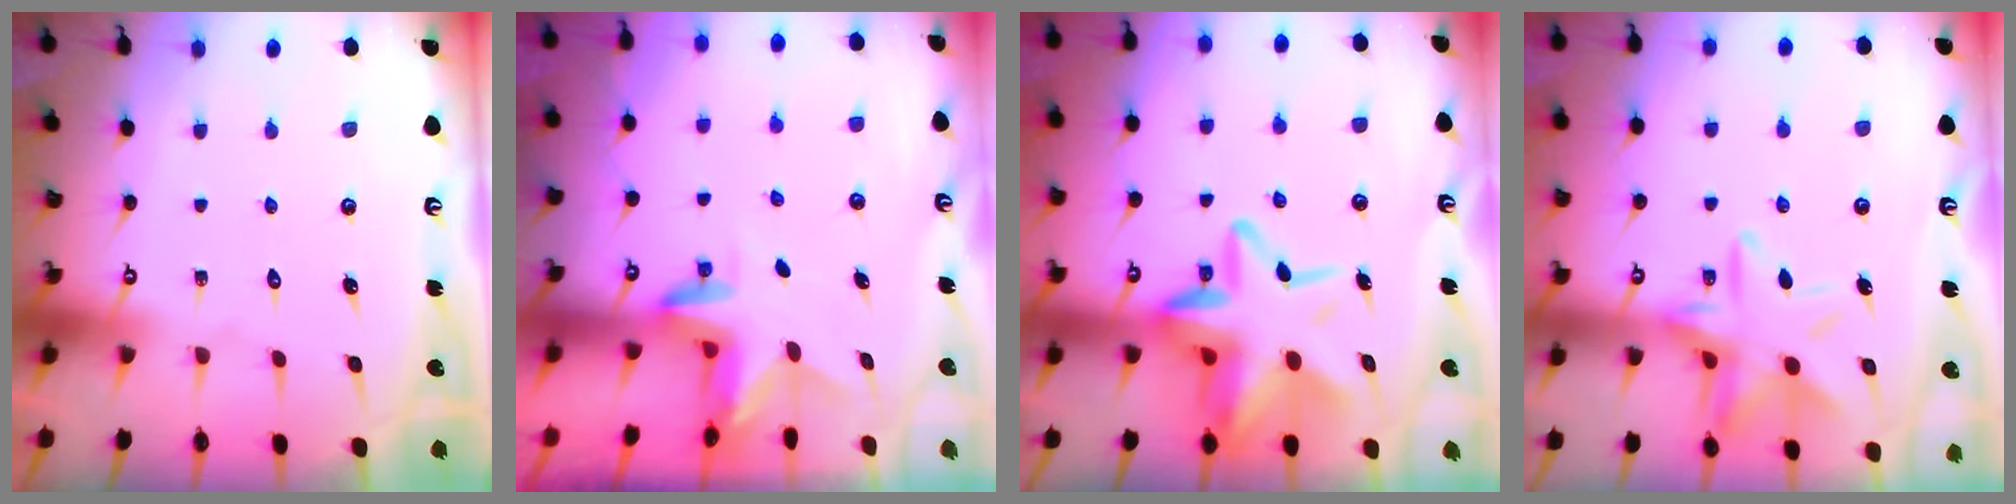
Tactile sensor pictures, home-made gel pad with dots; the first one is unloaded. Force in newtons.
{"total": 3.1, "press": 3.1, "slide": 0.2}
{"total": 17.2, "press": 16.9, "slide": 3.0}
{"total": 13.8, "press": 13.8, "slide": 1.0}